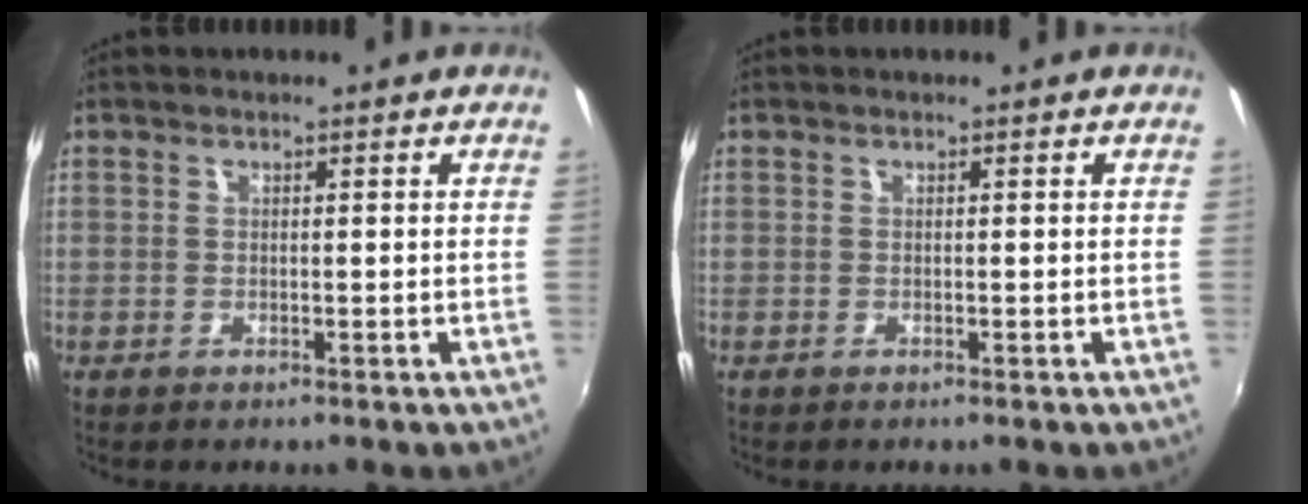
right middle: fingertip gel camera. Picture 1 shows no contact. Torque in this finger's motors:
{"motor_torque": [0.09, -0.13, 0.03, 0.00]}